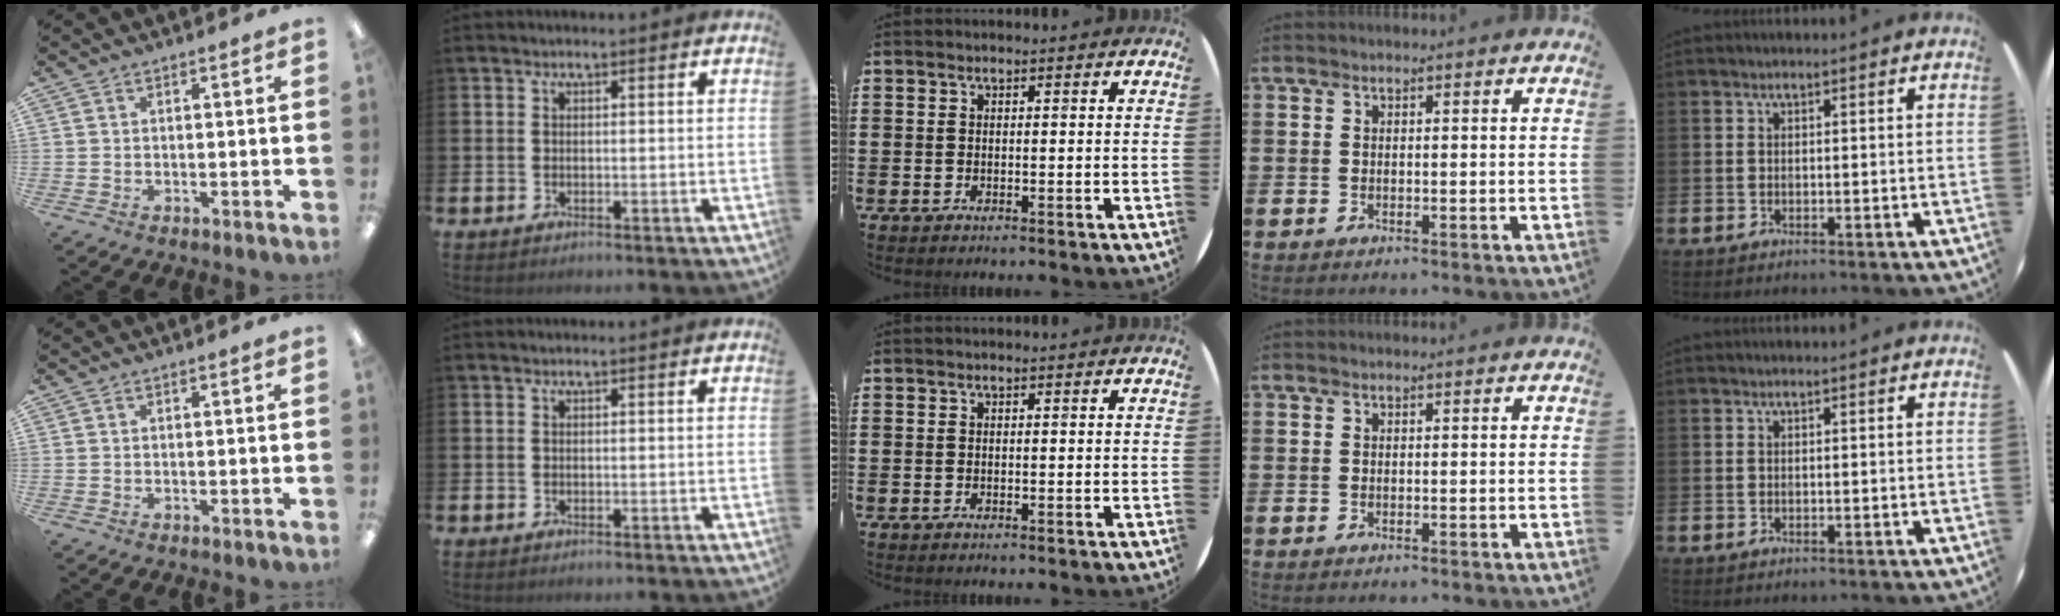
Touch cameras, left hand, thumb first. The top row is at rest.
{}